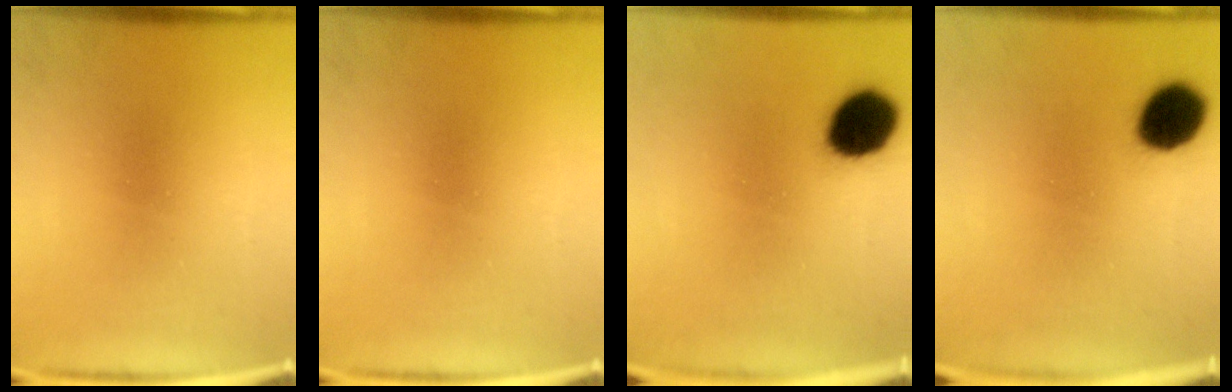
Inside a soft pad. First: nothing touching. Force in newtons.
{"total": 0.0}
{"total": 12.4}
{"total": 11.4}